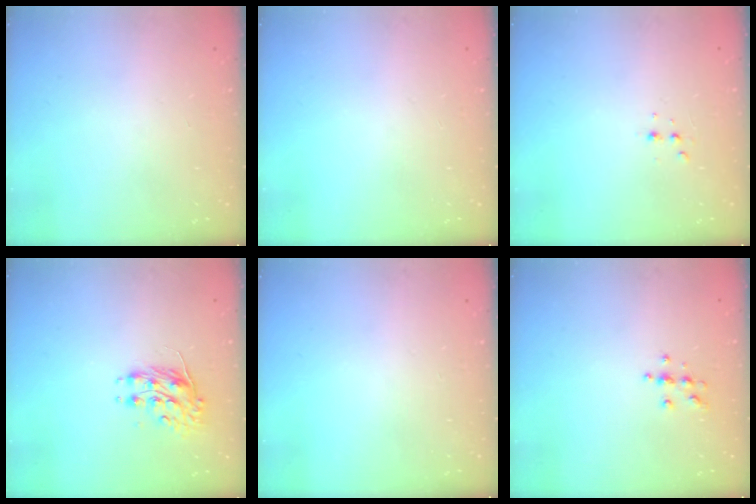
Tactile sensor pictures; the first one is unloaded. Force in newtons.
{"total": 0.0}
{"total": 3.1, "press": 3.0, "slide": 0.6}
{"total": 8.0, "press": 8.0, "slide": 0.4}
{"total": 0.0}
{"total": 4.8, "press": 4.8, "slide": 0.6}